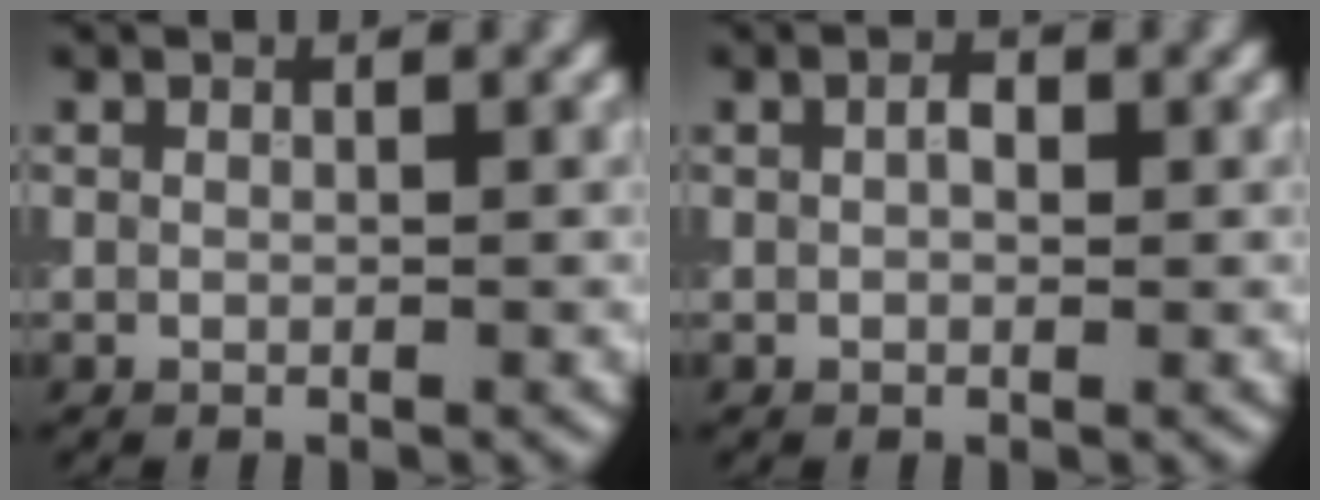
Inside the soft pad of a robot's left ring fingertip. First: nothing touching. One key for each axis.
{"total": 1.5, "fx": 0.3, "fy": 0.8, "fz": 1.2, "tx": -0.014, "ty": 0.001, "tz": 0.002}